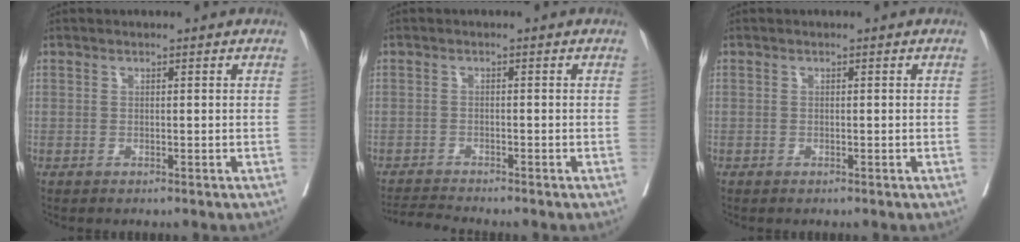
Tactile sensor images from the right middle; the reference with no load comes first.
{"total": 2.7, "force": [-2.6, -0.8, 0.1], "torque": [-0.007, -0.019, -0.046]}
{"total": 0.0}